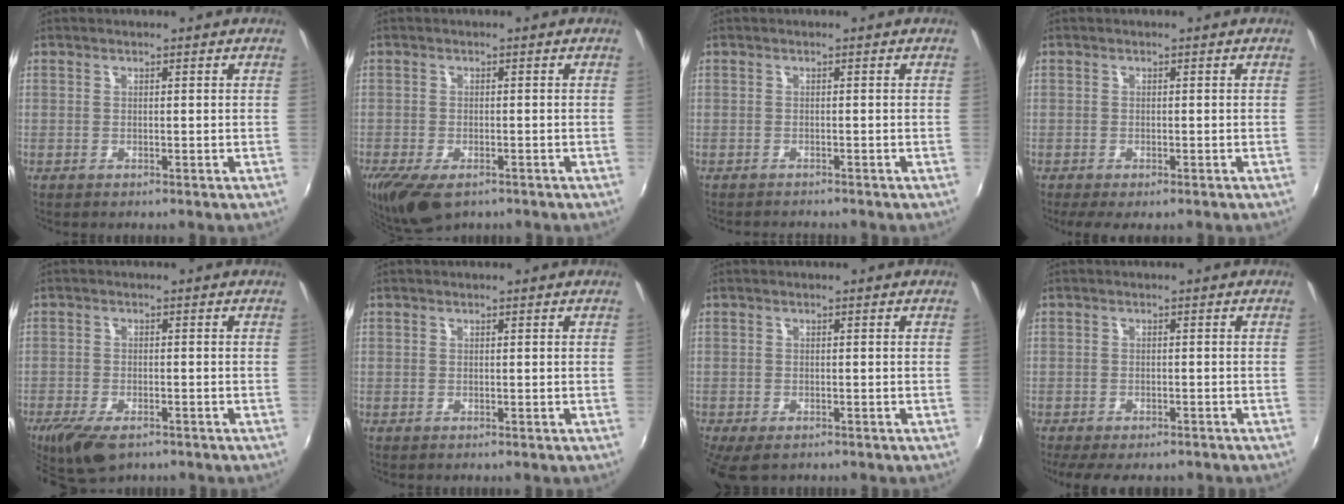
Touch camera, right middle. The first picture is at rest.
{"total": 9.2, "force": [-6.0, 4.0, 5.7], "torque": [-0.132, -0.039, -0.100]}
{"total": 2.4, "force": [-2.4, 0.2, 0.6], "torque": [-0.021, -0.012, -0.038]}
{"total": 3.4, "force": [-2.3, 1.1, 2.2], "torque": [-0.049, -0.016, -0.036]}
{"total": 8.4, "force": [-5.7, 3.6, 5.1], "torque": [-0.122, -0.029, -0.100]}
{"total": 0.0}
{"total": 5.4, "force": [-3.7, 2.3, 3.2], "torque": [-0.072, -0.028, -0.060]}
{"total": 8.2, "force": [-6.6, 2.4, 4.2], "torque": [-0.097, -0.028, -0.101]}